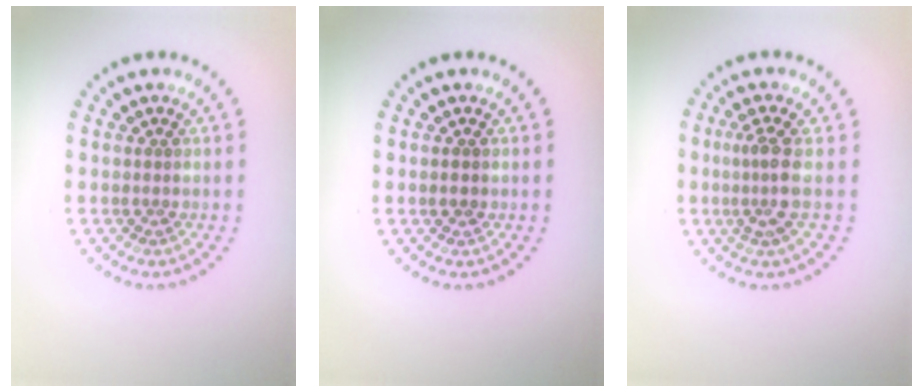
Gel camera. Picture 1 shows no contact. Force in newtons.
{"total": 1.2, "press": 1.2, "slide": 0.1}
{"total": 2.6, "press": 1.9, "slide": 1.8}